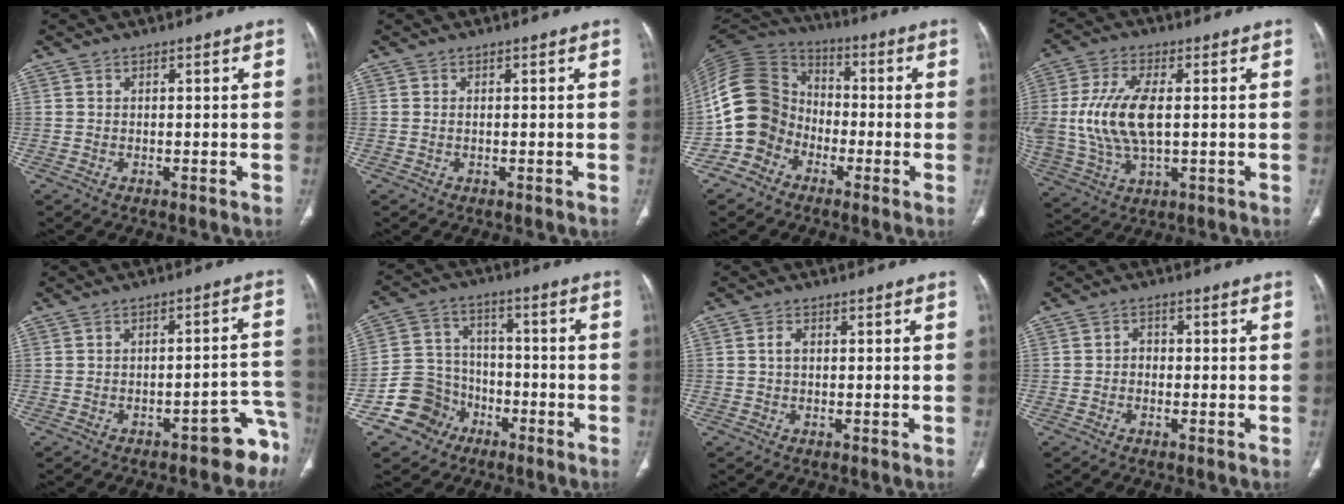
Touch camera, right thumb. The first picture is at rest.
{"total": 0.0}
{"total": 14.0, "force": [-5.0, 12.0, 5.4], "torque": [-0.083, 0.061, -0.104]}
{"total": 15.0, "force": [0.9, 7.4, 13.1], "torque": [-0.290, -0.001, 0.025]}
{"total": 7.7, "force": [-5.7, 3.1, 4.2], "torque": [-0.009, 0.078, -0.074]}
{"total": 10.2, "force": [-5.3, 8.6, 1.6], "torque": [0.002, 0.055, -0.096]}
{"total": 1.6, "force": [0.2, 0.9, 1.3], "torque": [-0.020, 0.005, 0.002]}
{"total": 1.7, "force": [-0.5, 1.4, 0.8], "torque": [0.002, 0.010, -0.013]}